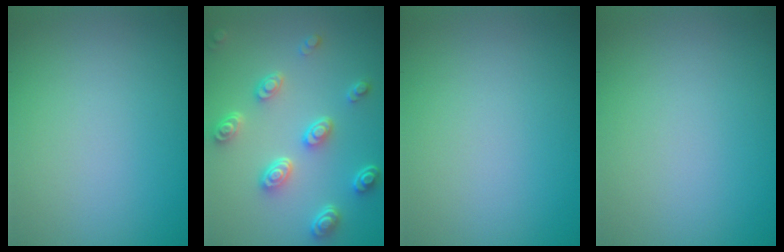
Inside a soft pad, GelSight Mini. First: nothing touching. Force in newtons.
{"total": 4.8, "press": 3.8, "slide": 2.9}
{"total": 0.0}
{"total": 0.0}